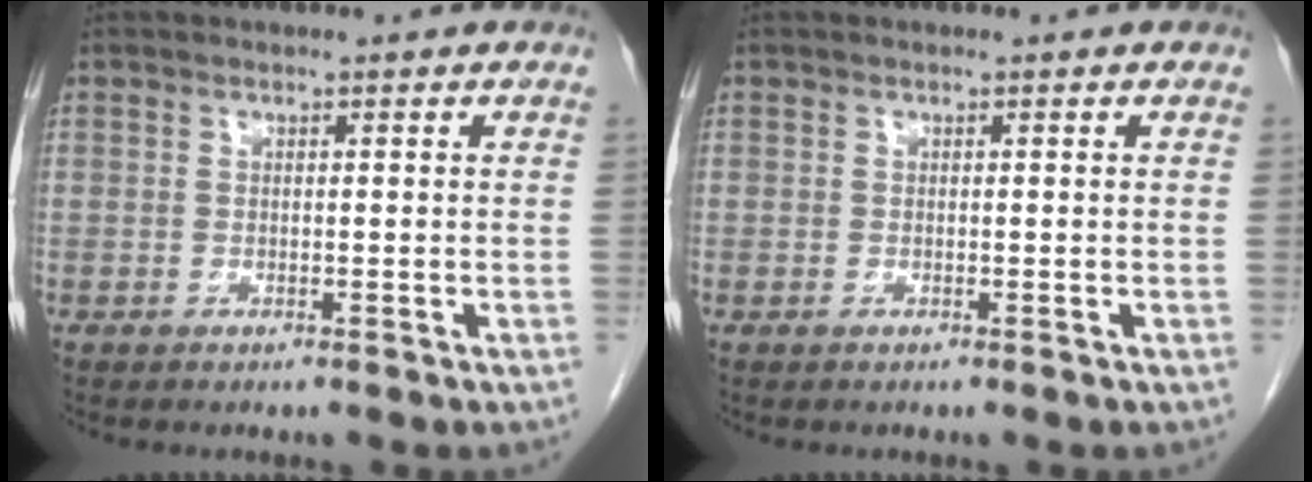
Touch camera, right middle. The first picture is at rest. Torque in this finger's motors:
{"motor_torque": [0.02, 0.15, -0.01, 0.00]}